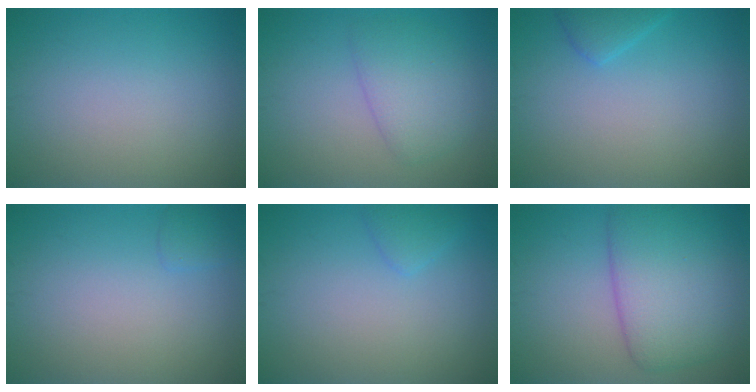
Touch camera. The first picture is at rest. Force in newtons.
{"total": 3.4, "press": 3.4, "slide": 0.3}
{"total": 1.7, "press": 1.7, "slide": 0.1}
{"total": 0.9, "press": 0.9, "slide": 0.1}
{"total": 1.3, "press": 1.3, "slide": 0.0}
{"total": 7.7, "press": 7.7, "slide": 0.2}